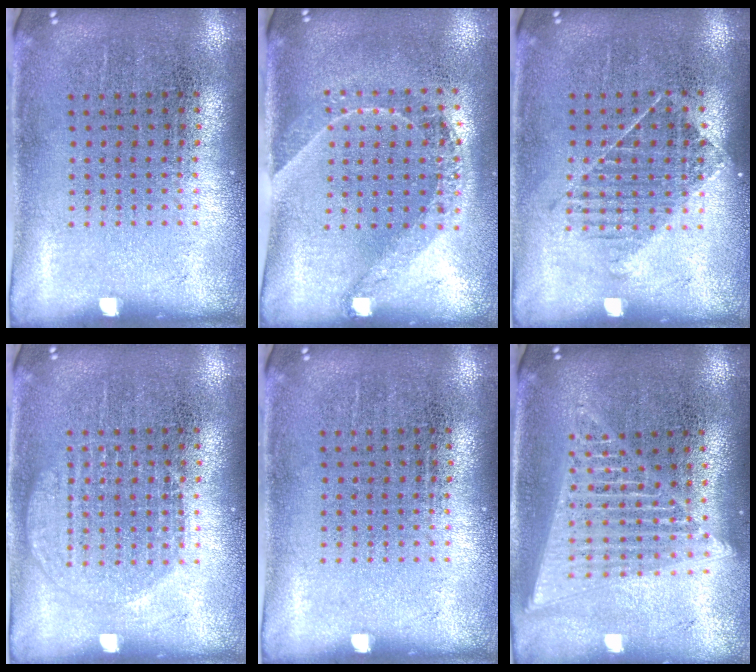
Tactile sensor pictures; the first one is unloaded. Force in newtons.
{"total": 1.5, "press": 1.2, "slide": 0.9}
{"total": 1.1, "press": 0.9, "slide": 0.7}
{"total": 1.9, "press": 1.8, "slide": 0.4}
{"total": 0.0}
{"total": 1.8, "press": 1.6, "slide": 0.8}